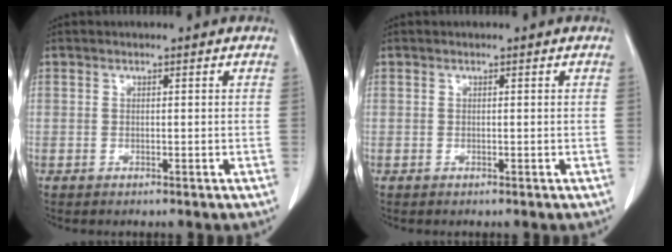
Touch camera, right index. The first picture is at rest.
{"total": 0.0}